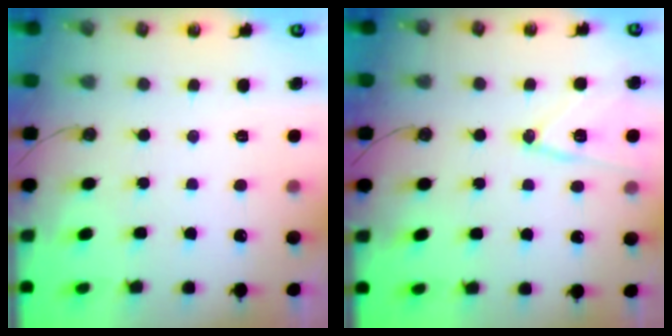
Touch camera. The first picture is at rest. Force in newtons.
{"total": 13.2, "press": 13.1, "slide": 1.2}